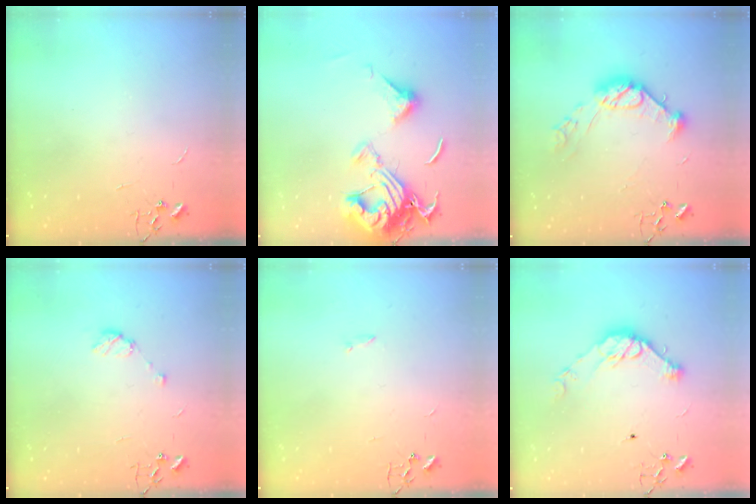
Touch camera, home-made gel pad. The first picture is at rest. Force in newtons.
{"total": 16.0, "press": 16.0, "slide": 1.0}
{"total": 13.0, "press": 12.9, "slide": 0.8}
{"total": 6.8, "press": 6.8, "slide": 0.9}
{"total": 1.3, "press": 1.3, "slide": 0.3}
{"total": 11.8, "press": 11.8, "slide": 0.7}